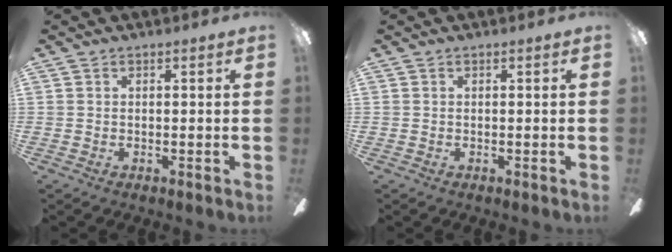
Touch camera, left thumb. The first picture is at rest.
{"total": 0.0}